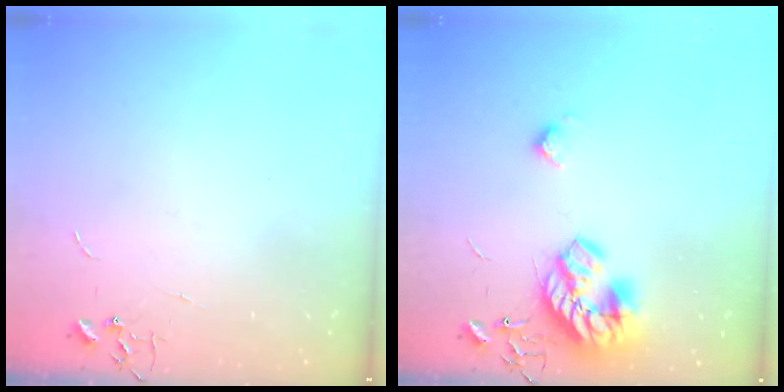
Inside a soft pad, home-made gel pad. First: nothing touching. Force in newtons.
{"total": 19.2, "press": 19.2, "slide": 0.6}